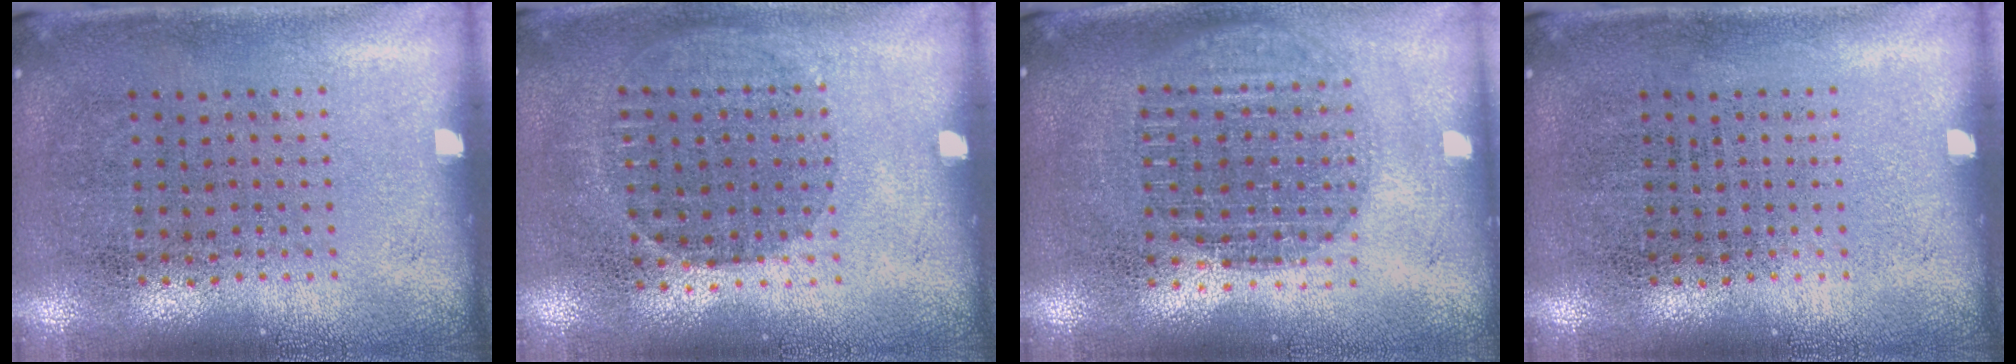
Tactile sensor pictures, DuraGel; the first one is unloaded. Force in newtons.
{"total": 1.0, "press": 0.8, "slide": 0.5}
{"total": 1.7, "press": 1.5, "slide": 0.9}
{"total": 0.0}